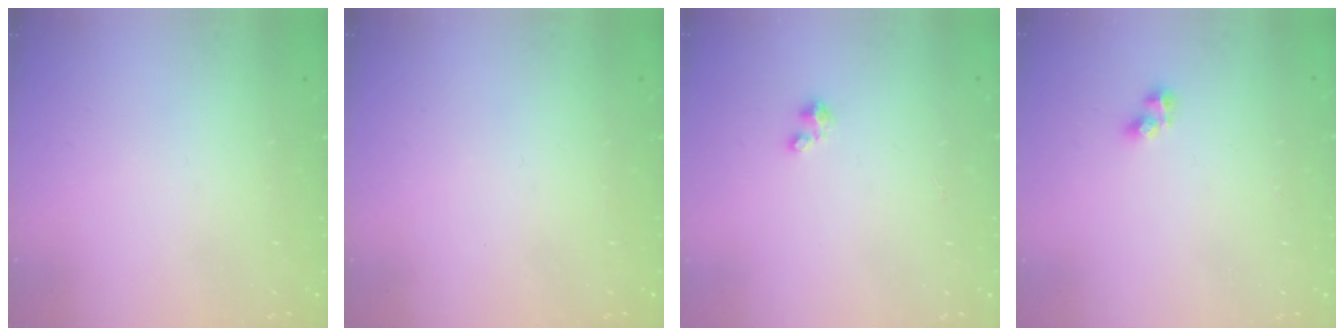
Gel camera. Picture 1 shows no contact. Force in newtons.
{"total": 0.0}
{"total": 1.6, "press": 1.6, "slide": 0.2}
{"total": 3.7, "press": 3.6, "slide": 0.4}